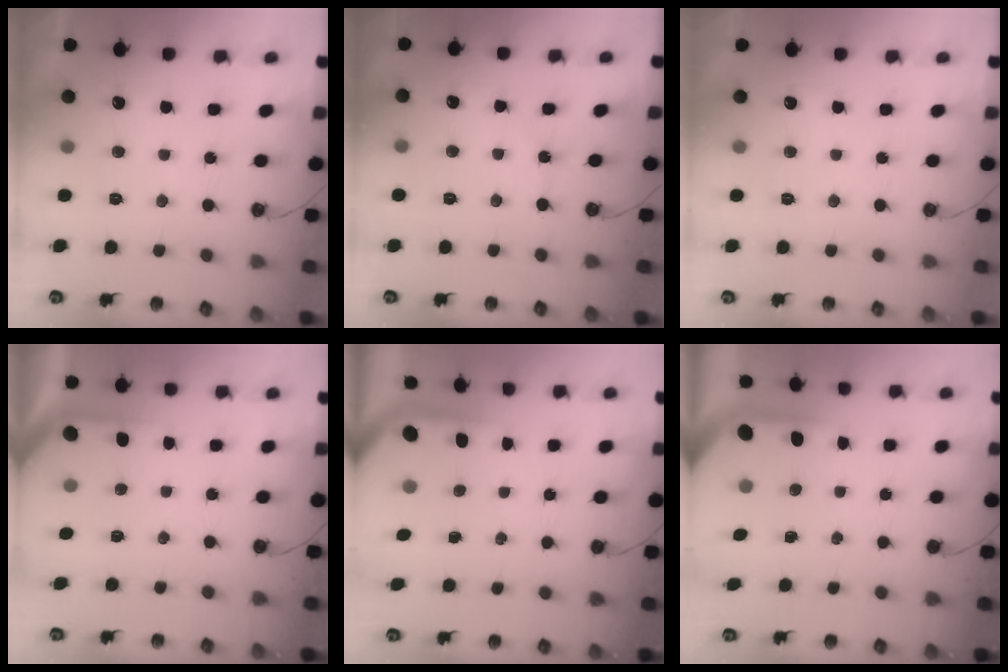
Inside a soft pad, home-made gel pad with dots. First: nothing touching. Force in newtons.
{"total": 2.6, "press": 2.6, "slide": 0.5}
{"total": 0.0}
{"total": 2.2, "press": 2.2, "slide": 0.3}
{"total": 3.7, "press": 3.7, "slide": 0.3}
{"total": 3.9, "press": 3.9, "slide": 0.3}